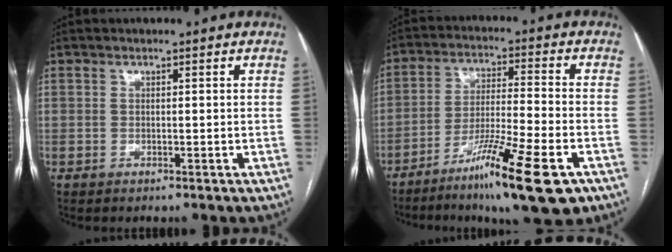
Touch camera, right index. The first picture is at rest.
{"total": 15.4, "force": [-8.8, 1.1, 12.6], "torque": [-0.204, -0.029, -0.146]}